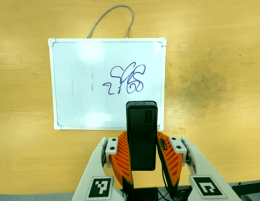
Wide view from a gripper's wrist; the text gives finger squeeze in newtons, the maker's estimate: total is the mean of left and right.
{"total": 4.6, "left": 3.3, "right": 6.0}